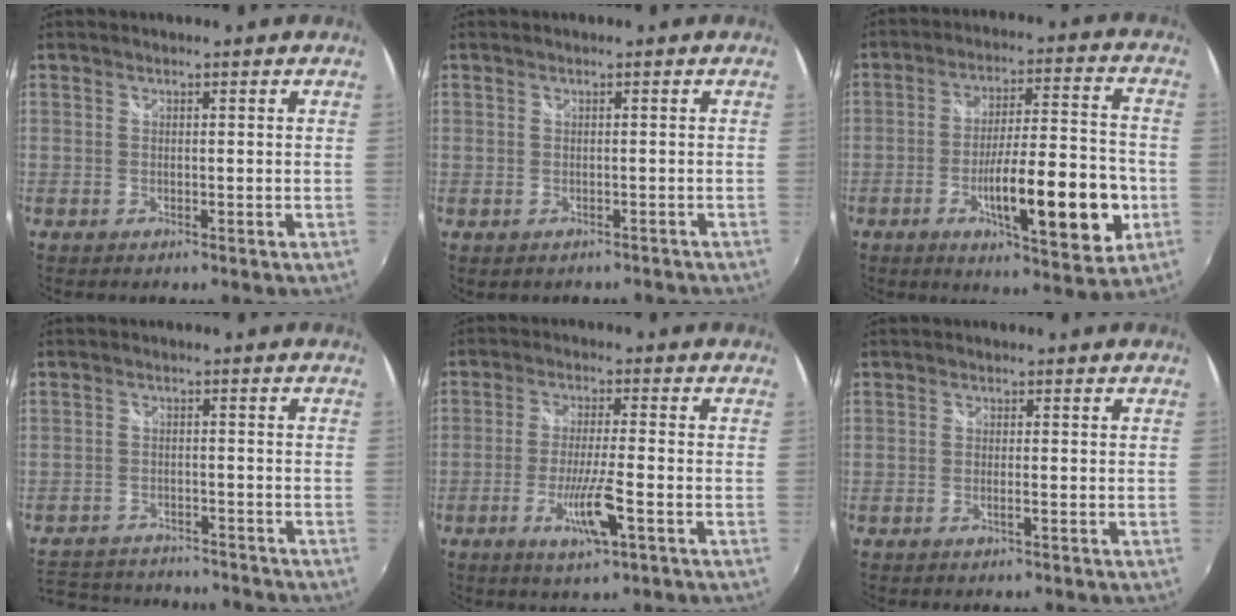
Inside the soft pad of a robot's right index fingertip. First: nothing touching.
{"total": 2.5, "force": [-1.7, 1.7, 0.7], "torque": [-0.011, -0.003, -0.019]}
{"total": 17.2, "force": [-5.3, 3.9, 15.9], "torque": [-0.253, -0.010, -0.071]}
{"total": 14.1, "force": [-12.4, 4.9, 4.6], "torque": [-0.118, 0.019, -0.179]}
{"total": 8.2, "force": [-3.4, 0.6, 7.5], "torque": [-0.145, -0.014, -0.061]}
{"total": 1.4, "force": [-0.5, -0.1, 1.3], "torque": [-0.023, -0.001, -0.010]}